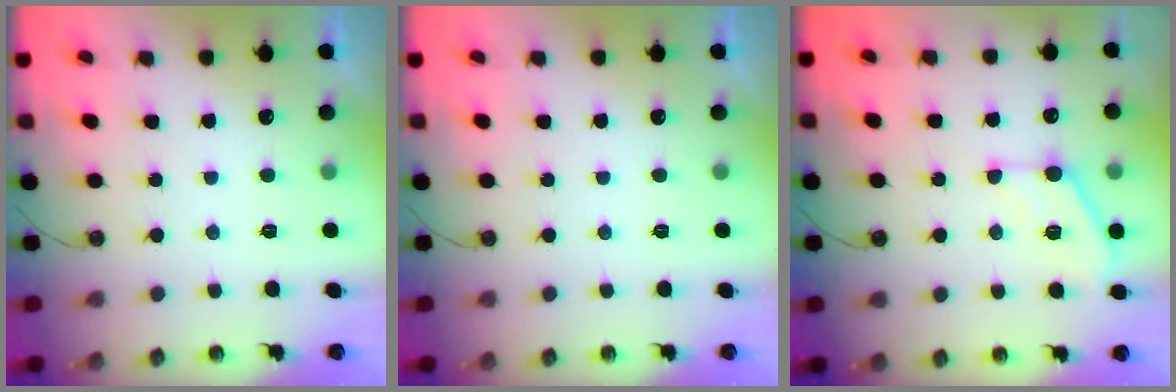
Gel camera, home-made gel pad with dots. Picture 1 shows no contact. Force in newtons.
{"total": 0.0}
{"total": 10.0, "press": 10.0, "slide": 0.3}